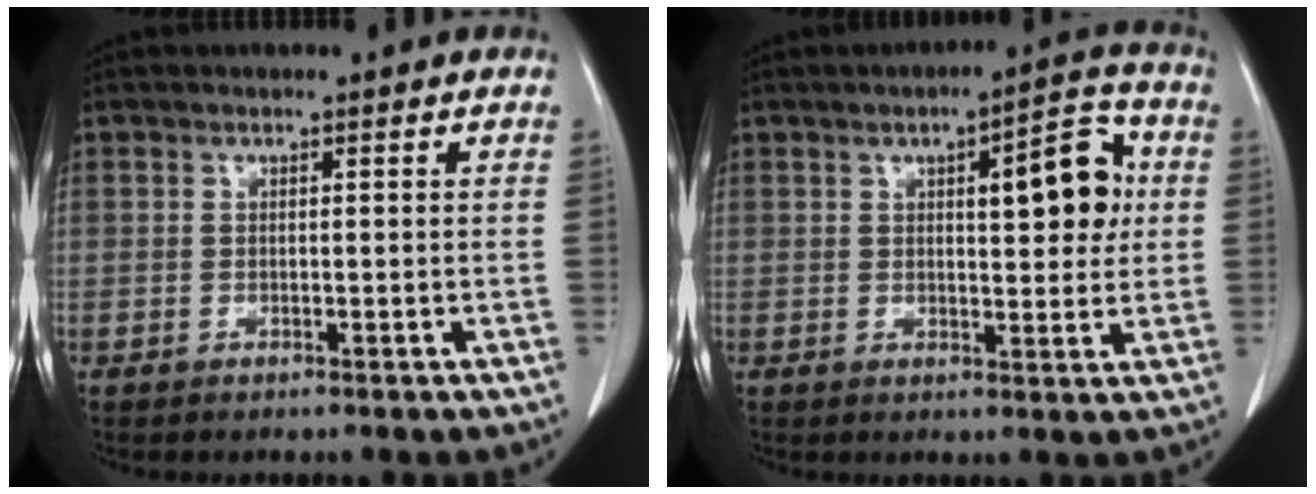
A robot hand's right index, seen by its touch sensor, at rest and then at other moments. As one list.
[{"total": 9.2, "force": [2.1, 2.7, 8.6], "torque": [-0.113, 0.017, 0.026]}]